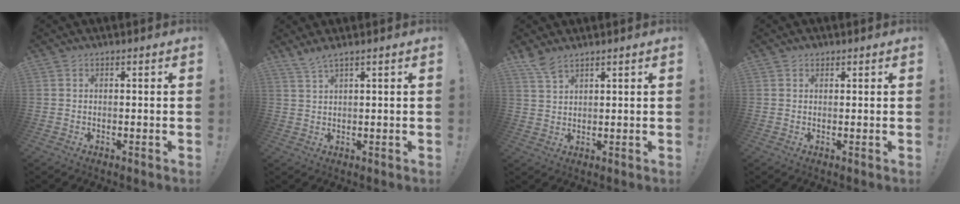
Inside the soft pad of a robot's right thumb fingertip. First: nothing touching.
{"total": 3.1, "force": [2.4, -0.2, 1.9], "torque": [-0.045, -0.010, 0.044]}
{"total": 4.5, "force": [3.8, 1.3, 2.1], "torque": [-0.038, -0.025, 0.070]}
{"total": 1.2, "force": [0.9, 0.8, 0.2], "torque": [-0.001, -0.003, 0.016]}